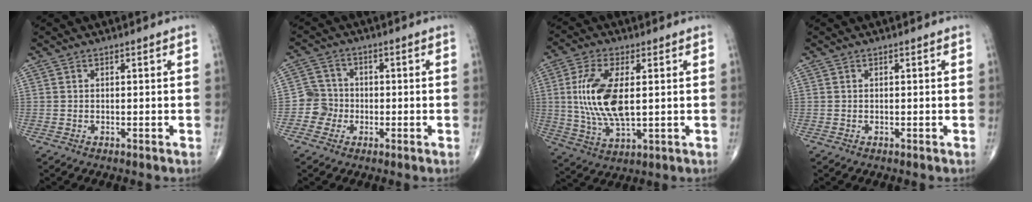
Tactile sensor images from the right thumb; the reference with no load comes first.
{"total": 4.6, "force": [-1.4, 4.3, 0.3], "torque": [0.025, 0.015, -0.037]}
{"total": 13.6, "force": [1.4, 6.0, 12.1], "torque": [-0.252, -0.011, 0.032]}
{"total": 0.0}